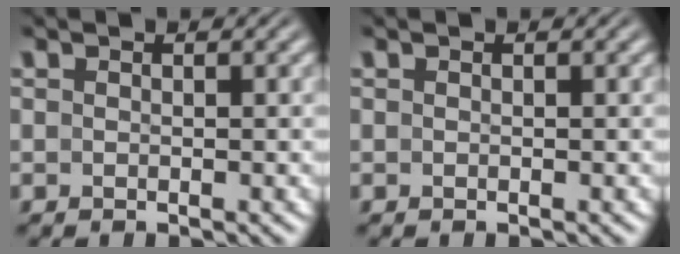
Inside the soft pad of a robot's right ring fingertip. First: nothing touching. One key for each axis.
{"total": 0.0}